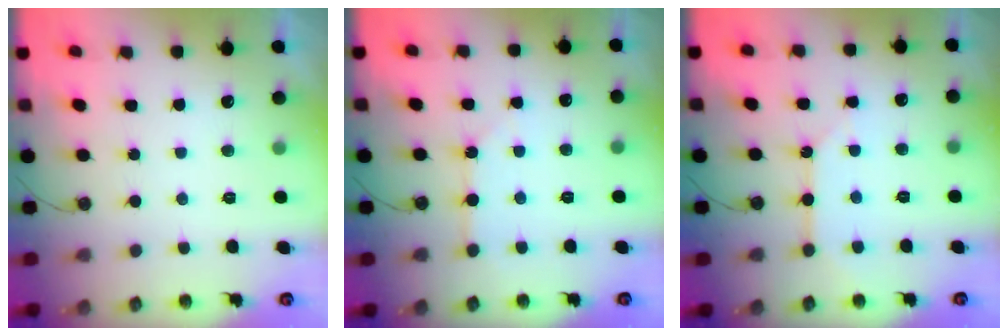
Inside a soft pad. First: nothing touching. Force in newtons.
{"total": 2.2, "press": 2.2, "slide": 0.4}
{"total": 6.7, "press": 6.6, "slide": 0.8}